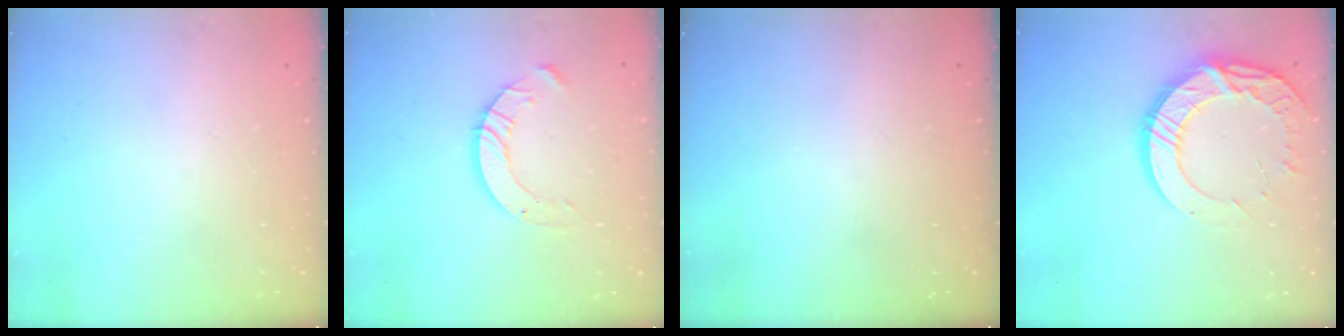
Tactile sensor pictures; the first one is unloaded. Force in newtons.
{"total": 6.9, "press": 6.9, "slide": 0.4}
{"total": 0.0}
{"total": 15.4, "press": 15.3, "slide": 1.6}